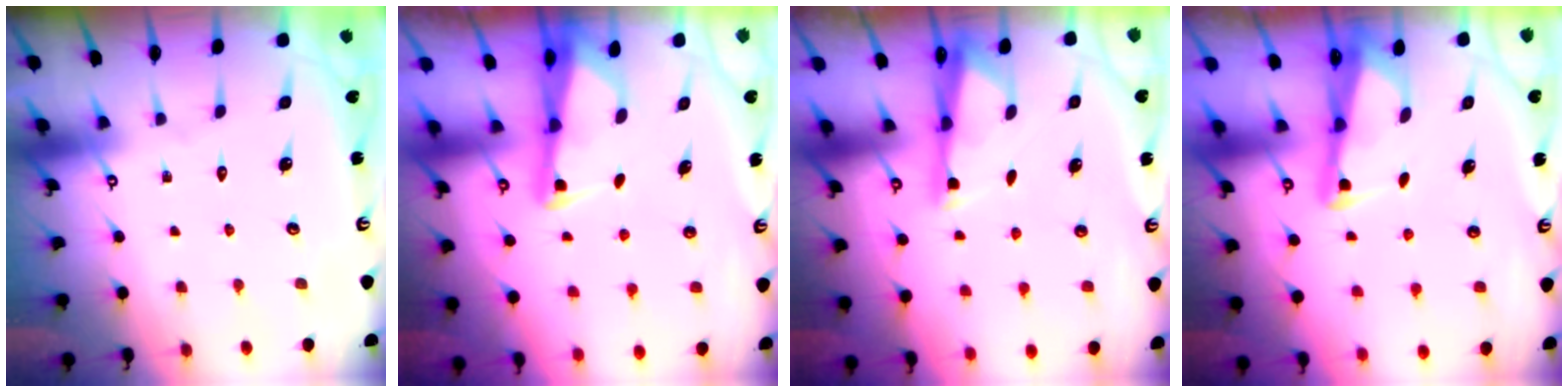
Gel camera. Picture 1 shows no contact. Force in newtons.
{"total": 2.6, "press": 2.6, "slide": 0.2}
{"total": 2.7, "press": 2.7, "slide": 0.5}
{"total": 2.5, "press": 2.5, "slide": 0.2}